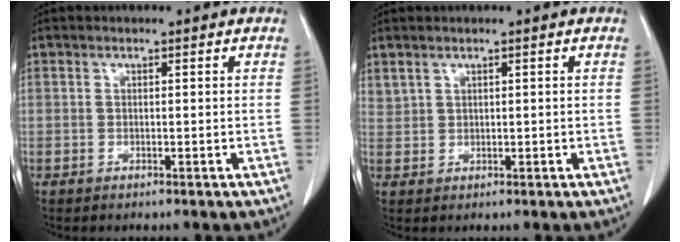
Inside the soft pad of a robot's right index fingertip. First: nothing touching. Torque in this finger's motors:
{"motor_torque": [-0.45, 0.26, -0.02, -0.01]}